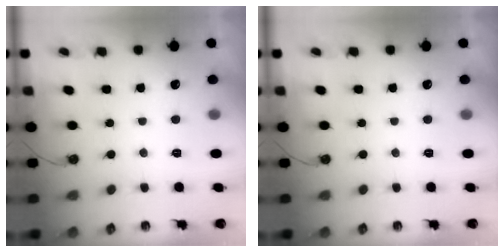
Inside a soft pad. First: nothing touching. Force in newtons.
{"total": 0.0}